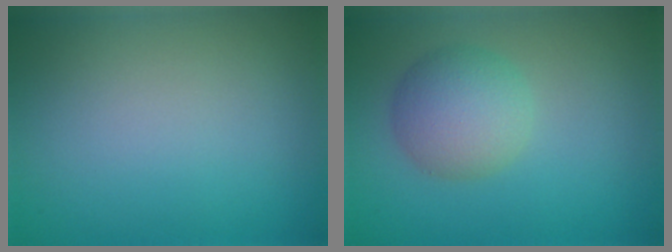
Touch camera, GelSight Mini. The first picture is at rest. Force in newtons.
{"total": 4.3, "press": 4.3, "slide": 0.0}